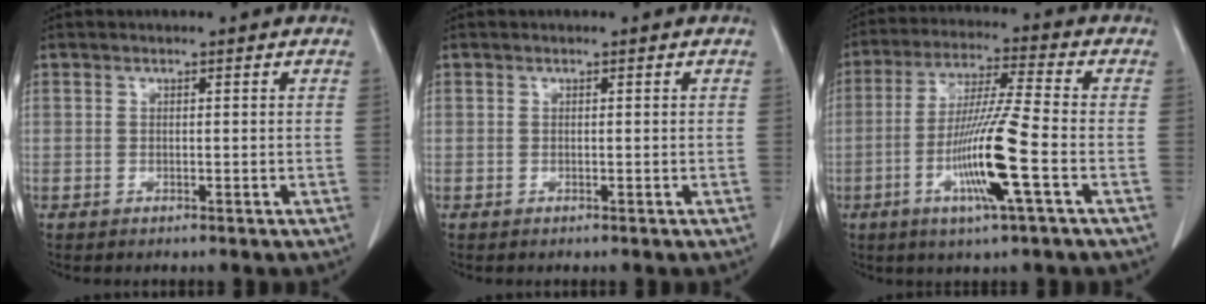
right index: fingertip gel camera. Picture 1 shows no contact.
{"total": 0.0}
{"total": 12.3, "force": [-3.9, -0.6, 11.7], "torque": [-0.230, -0.013, -0.078]}